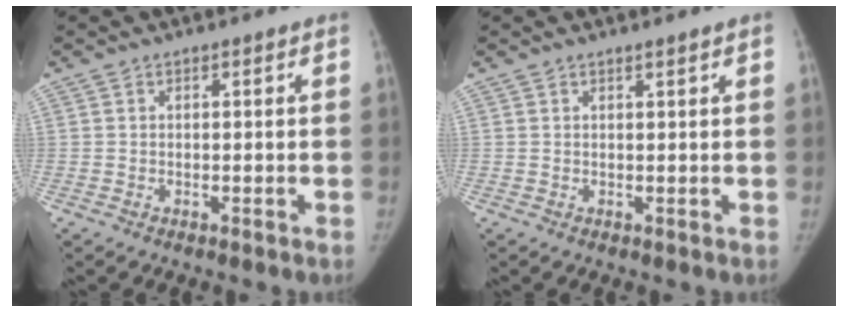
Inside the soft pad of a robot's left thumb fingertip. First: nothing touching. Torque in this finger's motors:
{"motor_torque": [-0.50, 0.02, -0.18, 0.23, 0.00]}